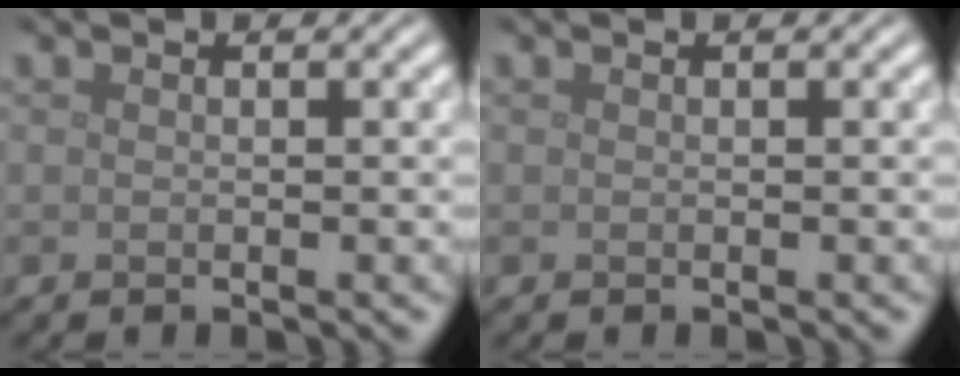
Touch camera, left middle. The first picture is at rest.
{"total": 0.0}